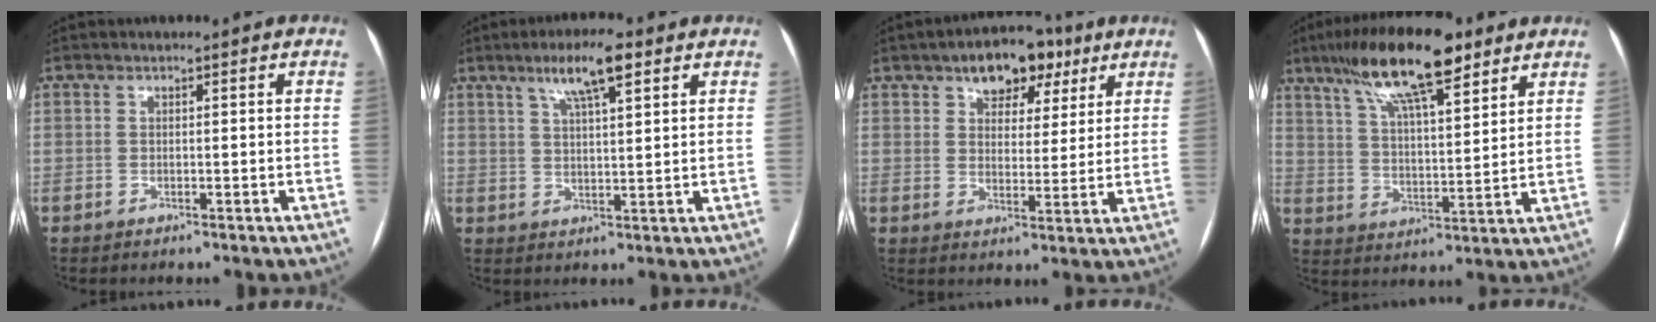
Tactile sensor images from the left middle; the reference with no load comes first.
{"total": 7.3, "force": [4.4, 1.1, 5.7], "torque": [-0.107, 0.011, 0.075]}
{"total": 9.0, "force": [5.4, 5.1, 5.1], "torque": [-0.067, 0.023, 0.082]}
{"total": 16.1, "force": [10.7, 3.5, 11.5], "torque": [-0.210, 0.026, 0.187]}